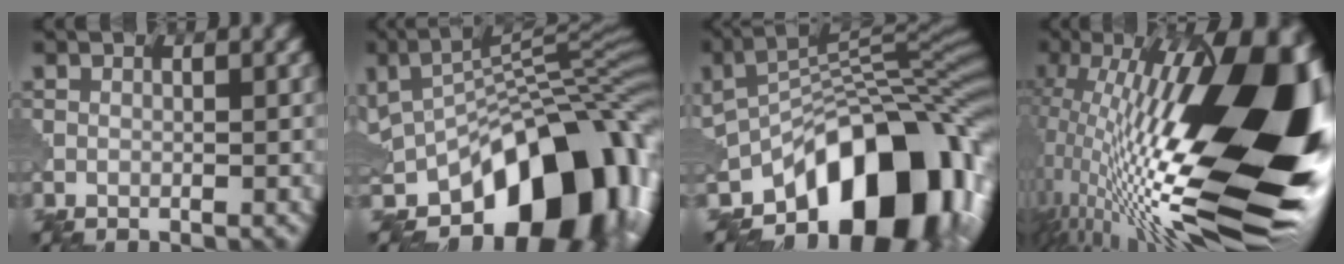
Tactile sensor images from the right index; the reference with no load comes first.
{"total": 15.1, "force": [-5.7, 8.5, 11.1], "torque": [-0.145, 0.015, -0.093]}
{"total": 14.1, "force": [-6.4, 8.0, 9.7], "torque": [-0.129, 0.012, -0.097]}
{"total": 20.4, "force": [0.8, 7.3, 19.0], "torque": [-0.312, 0.015, 0.011]}